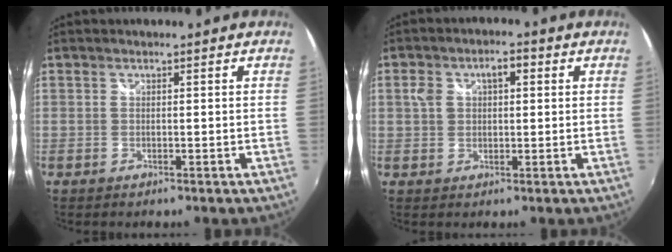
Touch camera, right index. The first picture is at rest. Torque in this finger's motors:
{"motor_torque": [0.11, -0.01, 0.10, 0.03]}